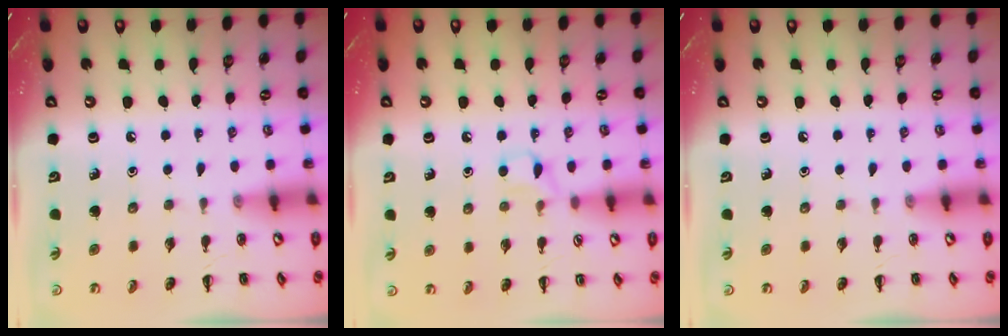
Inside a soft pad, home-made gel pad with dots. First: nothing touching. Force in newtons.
{"total": 3.6, "press": 3.4, "slide": 1.3}
{"total": 0.0}